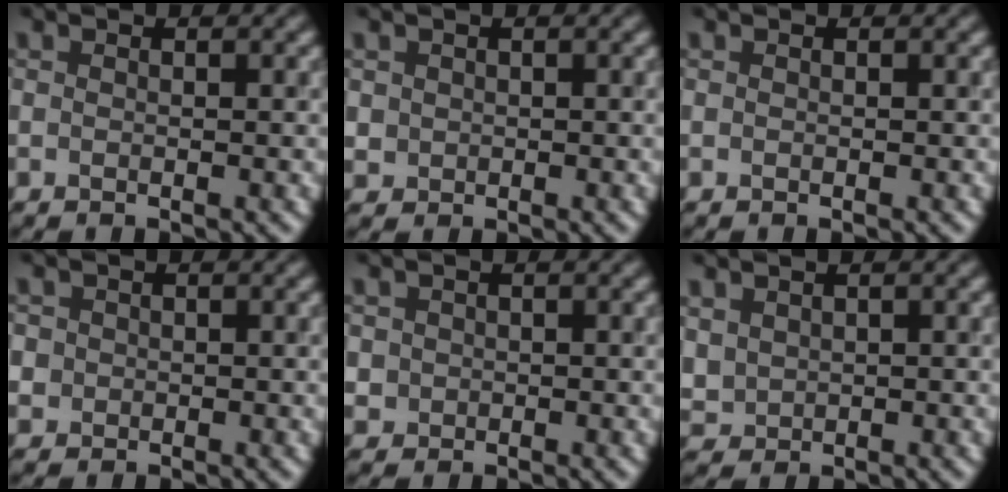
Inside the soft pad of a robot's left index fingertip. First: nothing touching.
{"total": 1.4, "force": [0.2, 1.4, 0.0], "torque": [0.011, 0.003, 0.007]}
{"total": 0.0}
{"total": 1.9, "force": [0.2, 1.8, 0.2], "torque": [0.011, 0.012, -0.006]}
{"total": 2.5, "force": [0.1, 2.5, 0.4], "torque": [0.004, 0.014, -0.017]}
{"total": 1.4, "force": [0.8, 1.1, -0.1], "torque": [0.004, -0.003, 0.023]}